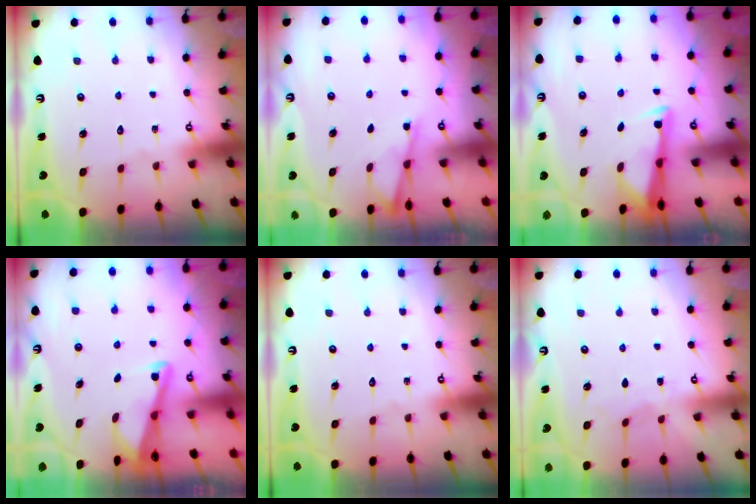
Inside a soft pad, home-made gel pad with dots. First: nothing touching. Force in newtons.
{"total": 1.9, "press": 1.8, "slide": 0.4}
{"total": 3.3, "press": 3.2, "slide": 0.9}
{"total": 2.8, "press": 2.8, "slide": 0.4}
{"total": 0.0}
{"total": 3.5, "press": 3.5, "slide": 0.4}